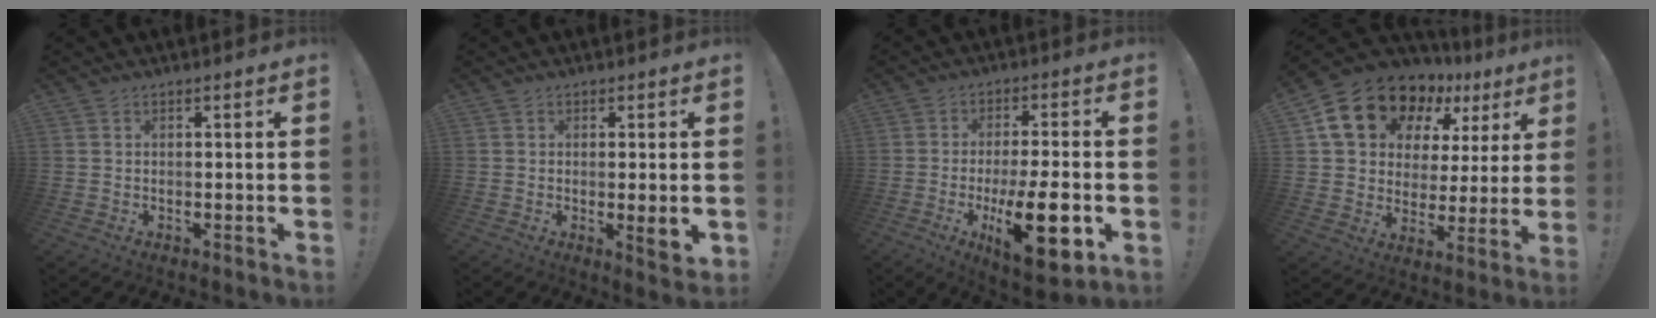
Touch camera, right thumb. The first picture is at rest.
{"total": 4.8, "force": [-0.5, 0.1, 4.8], "torque": [-0.058, -0.014, -0.009]}
{"total": 18.3, "force": [-5.8, 5.7, 16.4], "torque": [-0.250, 0.019, -0.081]}
{"total": 17.8, "force": [11.1, 11.1, 8.4], "torque": [-0.135, -0.069, 0.213]}